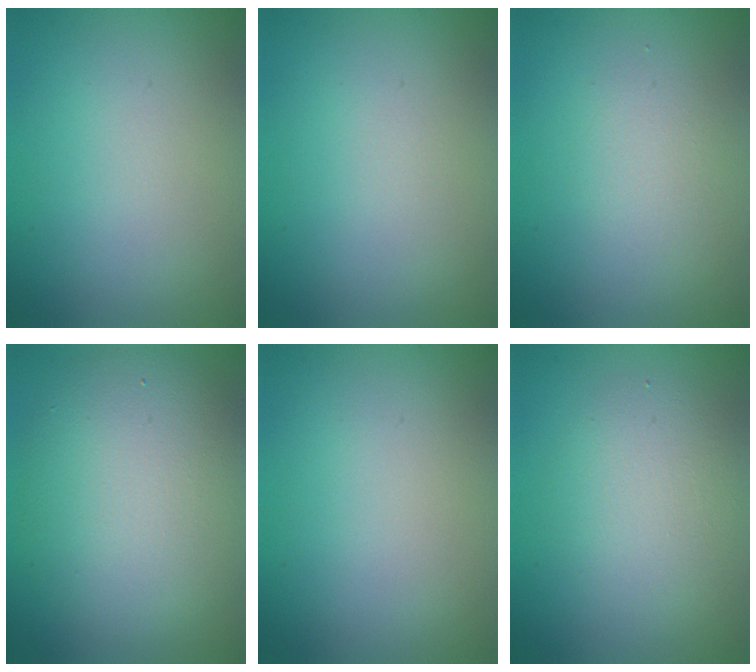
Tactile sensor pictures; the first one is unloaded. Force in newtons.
{"total": 0.0}
{"total": 1.4, "press": 1.4, "slide": 0.1}
{"total": 8.1, "press": 8.0, "slide": 0.2}
{"total": 0.0}
{"total": 3.2, "press": 3.2, "slide": 0.1}